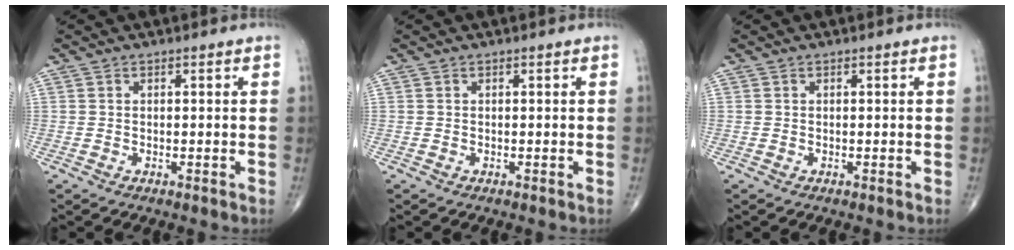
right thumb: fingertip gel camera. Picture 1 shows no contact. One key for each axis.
{"total": 0.0}
{"total": 0.0}